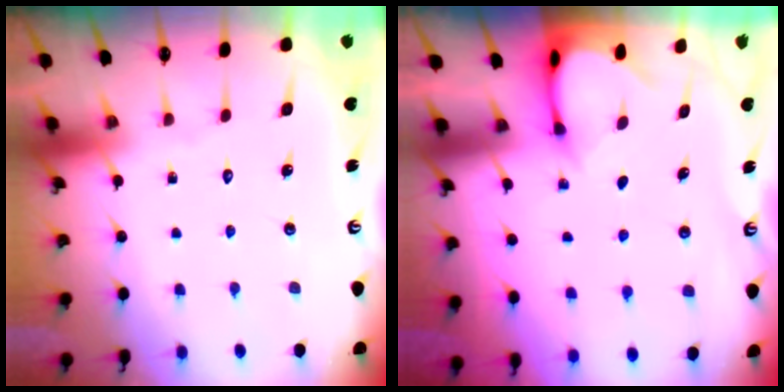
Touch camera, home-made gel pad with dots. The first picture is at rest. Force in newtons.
{"total": 3.1, "press": 3.1, "slide": 0.2}